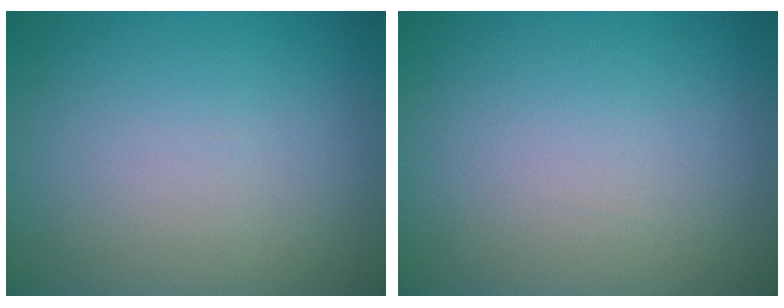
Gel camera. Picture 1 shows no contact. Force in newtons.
{"total": 0.0}